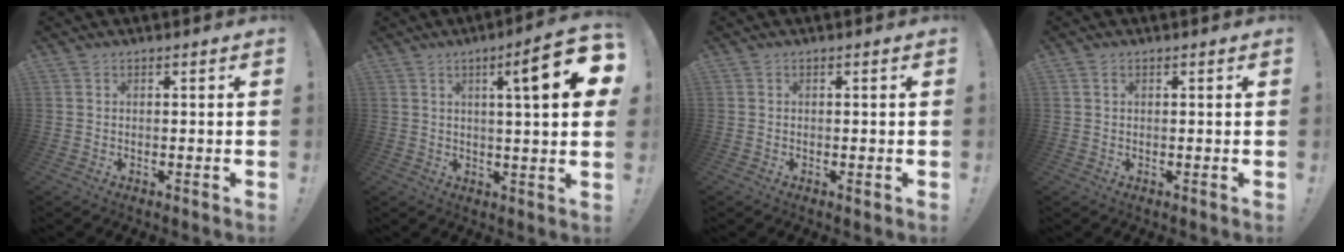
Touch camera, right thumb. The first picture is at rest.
{"total": 13.3, "force": [4.3, 1.3, 12.5], "torque": [-0.176, -0.021, 0.052]}
{"total": 0.5, "force": [0.2, 0.2, 0.5], "torque": [-0.006, -0.001, 0.002]}
{"total": 0.9, "force": [0.4, 0.6, 0.5], "torque": [-0.006, -0.001, 0.007]}